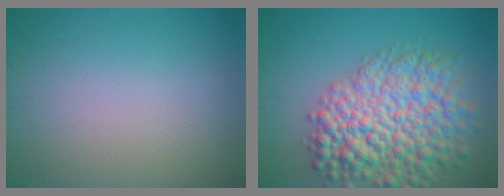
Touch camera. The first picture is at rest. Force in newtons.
{"total": 9.8, "press": 9.8, "slide": 0.4}